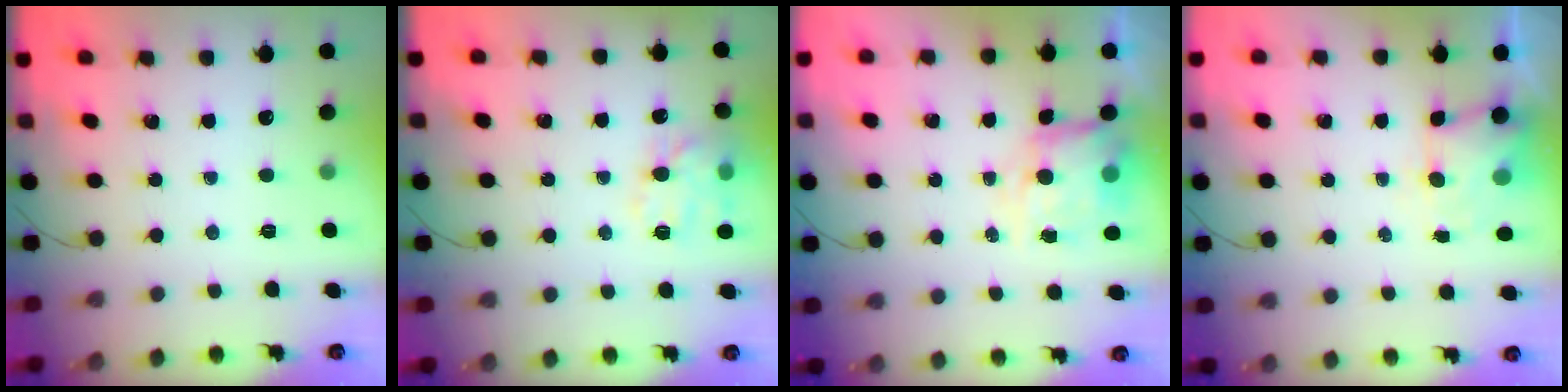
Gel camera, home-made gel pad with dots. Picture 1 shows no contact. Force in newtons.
{"total": 12.8, "press": 12.8, "slide": 0.6}
{"total": 9.0, "press": 8.7, "slide": 2.3}
{"total": 4.0, "press": 4.0, "slide": 0.7}